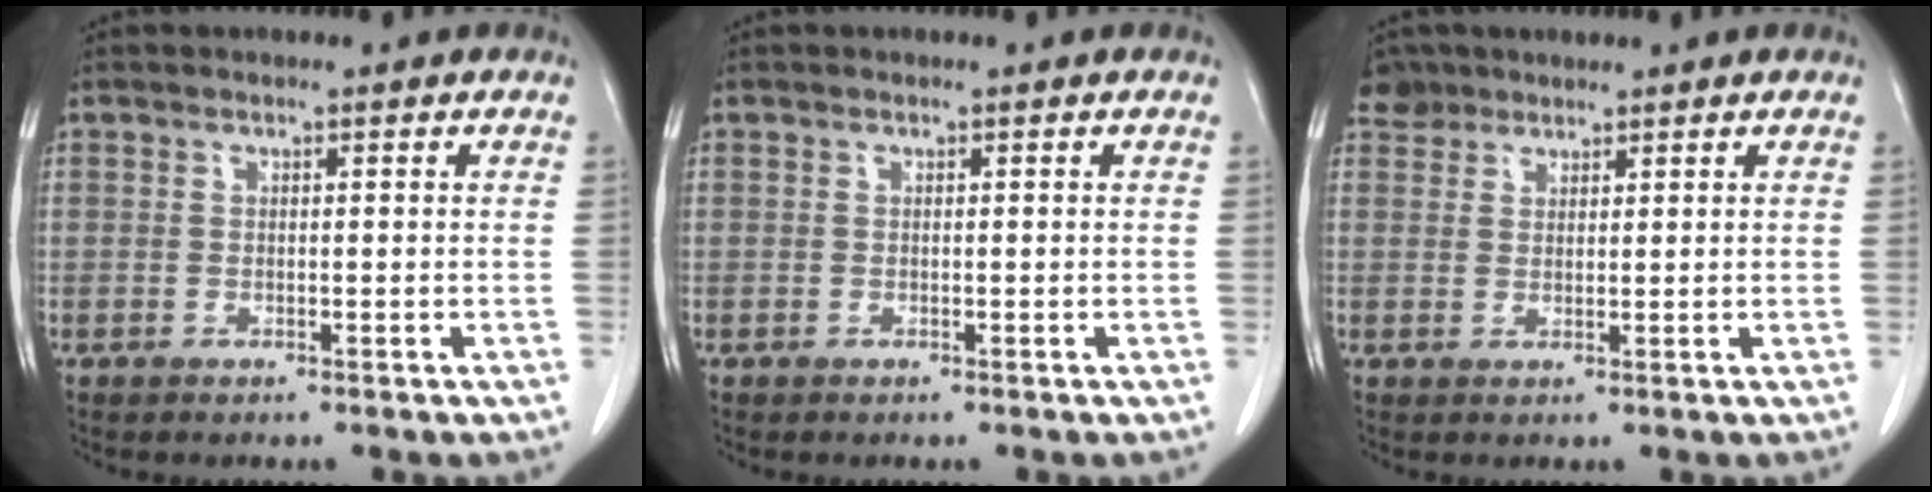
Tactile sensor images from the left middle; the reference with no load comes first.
{"total": 0.0}
{"total": 2.8, "force": [2.4, 1.5, -0.2], "torque": [0.002, 0.008, 0.043]}